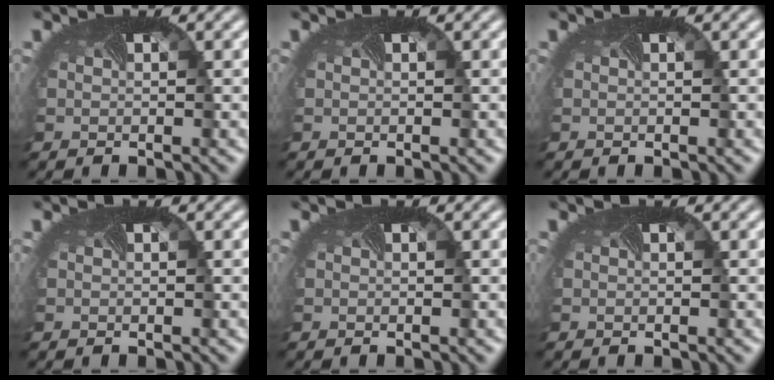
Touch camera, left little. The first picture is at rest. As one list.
[{"total": 0.0}, {"total": 0.0}, {"total": 0.0}, {"total": 0.0}, {"total": 0.0}]